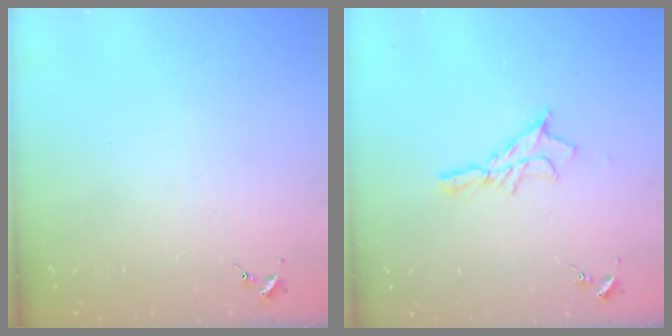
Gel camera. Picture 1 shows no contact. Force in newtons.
{"total": 10.2, "press": 10.1, "slide": 0.9}